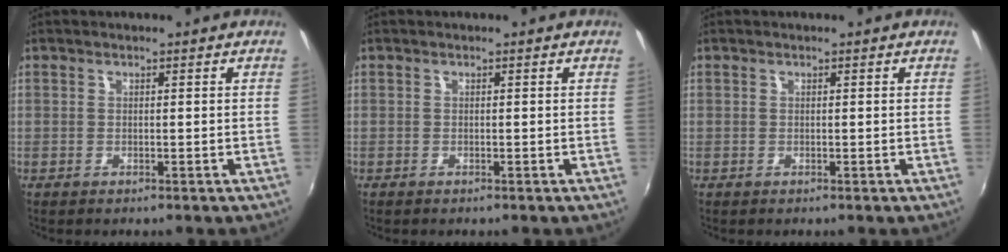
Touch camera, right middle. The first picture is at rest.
{"total": 0.0}
{"total": 0.0}